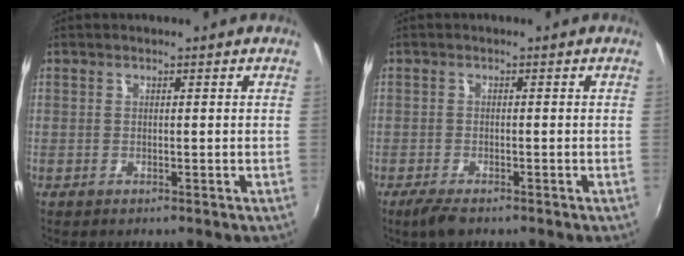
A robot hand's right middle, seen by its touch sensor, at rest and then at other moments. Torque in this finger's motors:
{"motor_torque": [0.23, -0.22, -0.01, 0.00]}